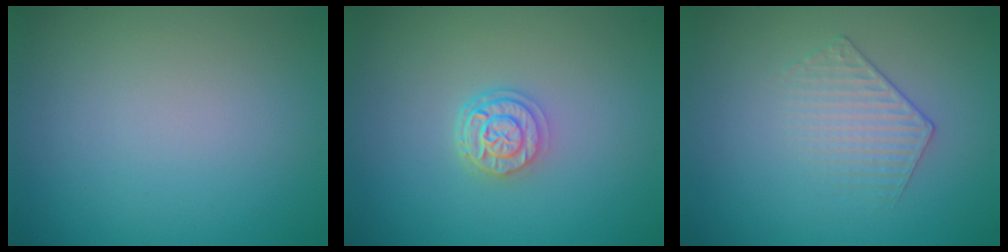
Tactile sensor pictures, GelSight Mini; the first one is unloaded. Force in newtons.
{"total": 2.7, "press": 2.2, "slide": 1.5}
{"total": 1.7, "press": 1.2, "slide": 1.3}